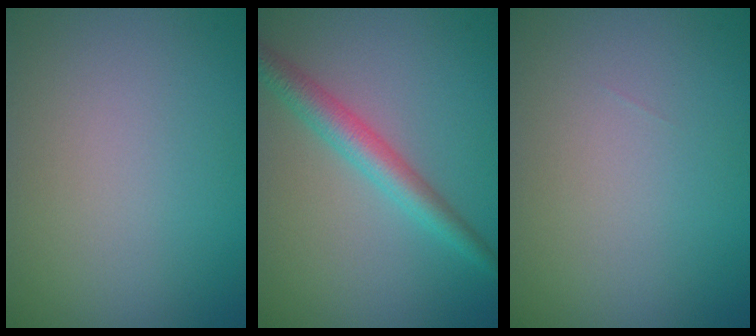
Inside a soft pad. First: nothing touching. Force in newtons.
{"total": 3.5, "press": 3.5, "slide": 0.1}
{"total": 0.0}